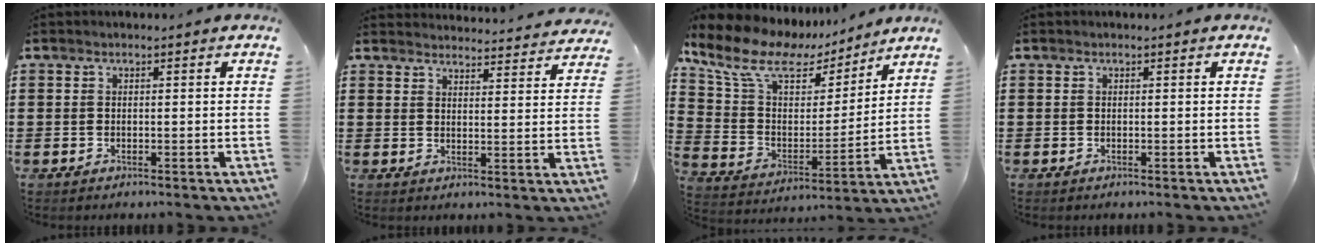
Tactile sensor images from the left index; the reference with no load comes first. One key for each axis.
{"total": 3.6, "fx": 3.6, "fy": -0.1, "fz": 0.1, "tx": -0.007, "ty": -0.025, "tz": 0.062}
{"total": 11.1, "fx": 8.0, "fy": 5.4, "fz": 5.6, "tx": -0.149, "ty": -0.034, "tz": 0.139}
{"total": 0.0}